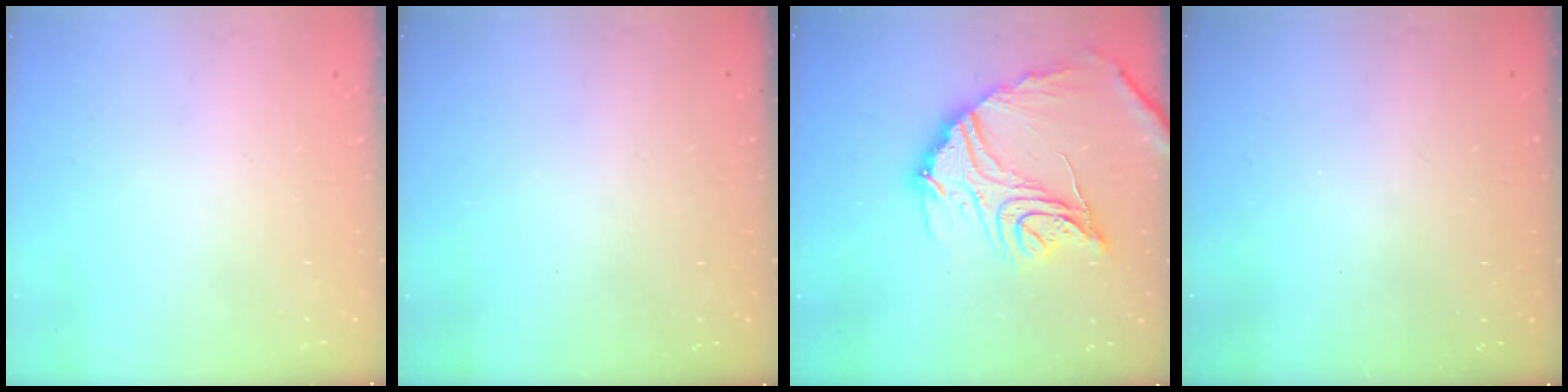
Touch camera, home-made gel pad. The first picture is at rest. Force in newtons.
{"total": 3.1, "press": 2.9, "slide": 1.0}
{"total": 20.1, "press": 20.0, "slide": 1.3}
{"total": 3.2, "press": 3.2, "slide": 0.1}